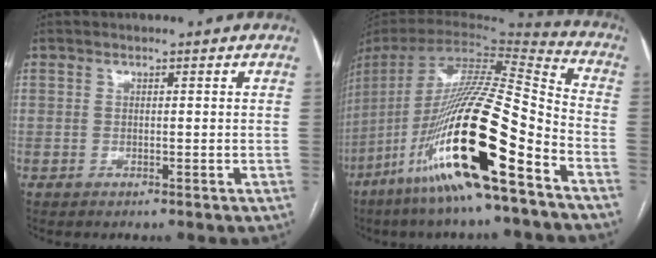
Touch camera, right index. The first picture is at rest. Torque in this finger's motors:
{"motor_torque": [1.98, -0.16, 0.54, 0.16]}